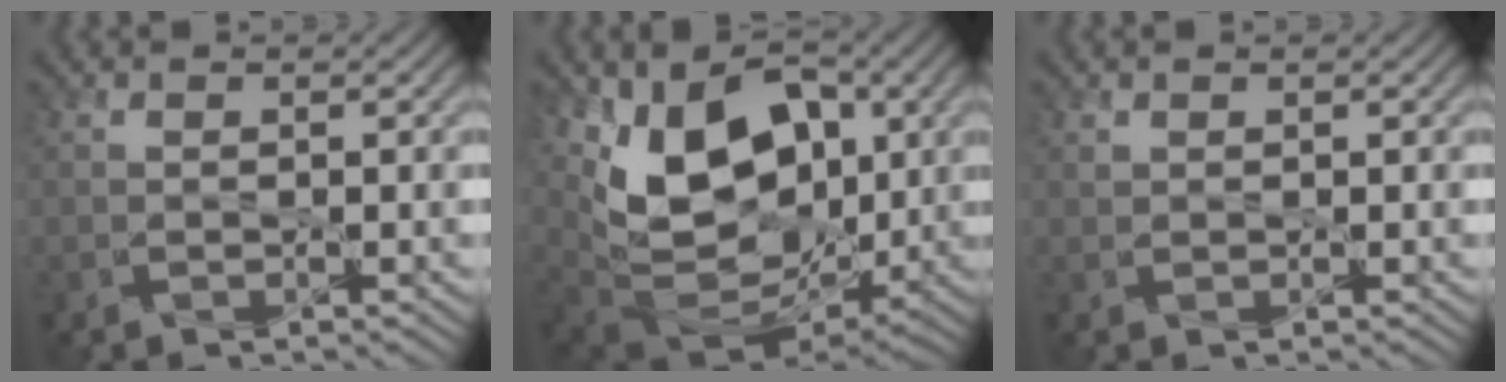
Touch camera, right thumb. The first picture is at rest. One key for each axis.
{"total": 15.9, "fx": 3.2, "fy": 10.6, "fz": 11.4, "tx": -0.197, "ty": -0.007, "tz": 0.070}
{"total": 0.5, "fx": 0.4, "fy": 0.3, "fz": 0.2, "tx": -0.007, "ty": 0.002, "tz": 0.009}